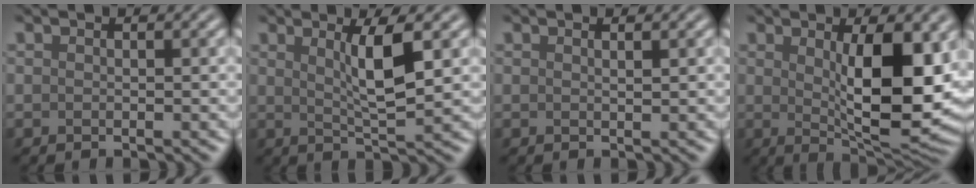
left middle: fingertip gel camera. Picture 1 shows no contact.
{"total": 4.2, "force": [1.3, 0.8, 3.9], "torque": [-0.064, -0.003, 0.025]}
{"total": 0.7, "force": [0.5, 0.3, 0.5], "torque": [0.001, 0.001, 0.003]}
{"total": 9.7, "force": [1.0, 2.9, 9.2], "torque": [-0.133, -0.014, 0.025]}